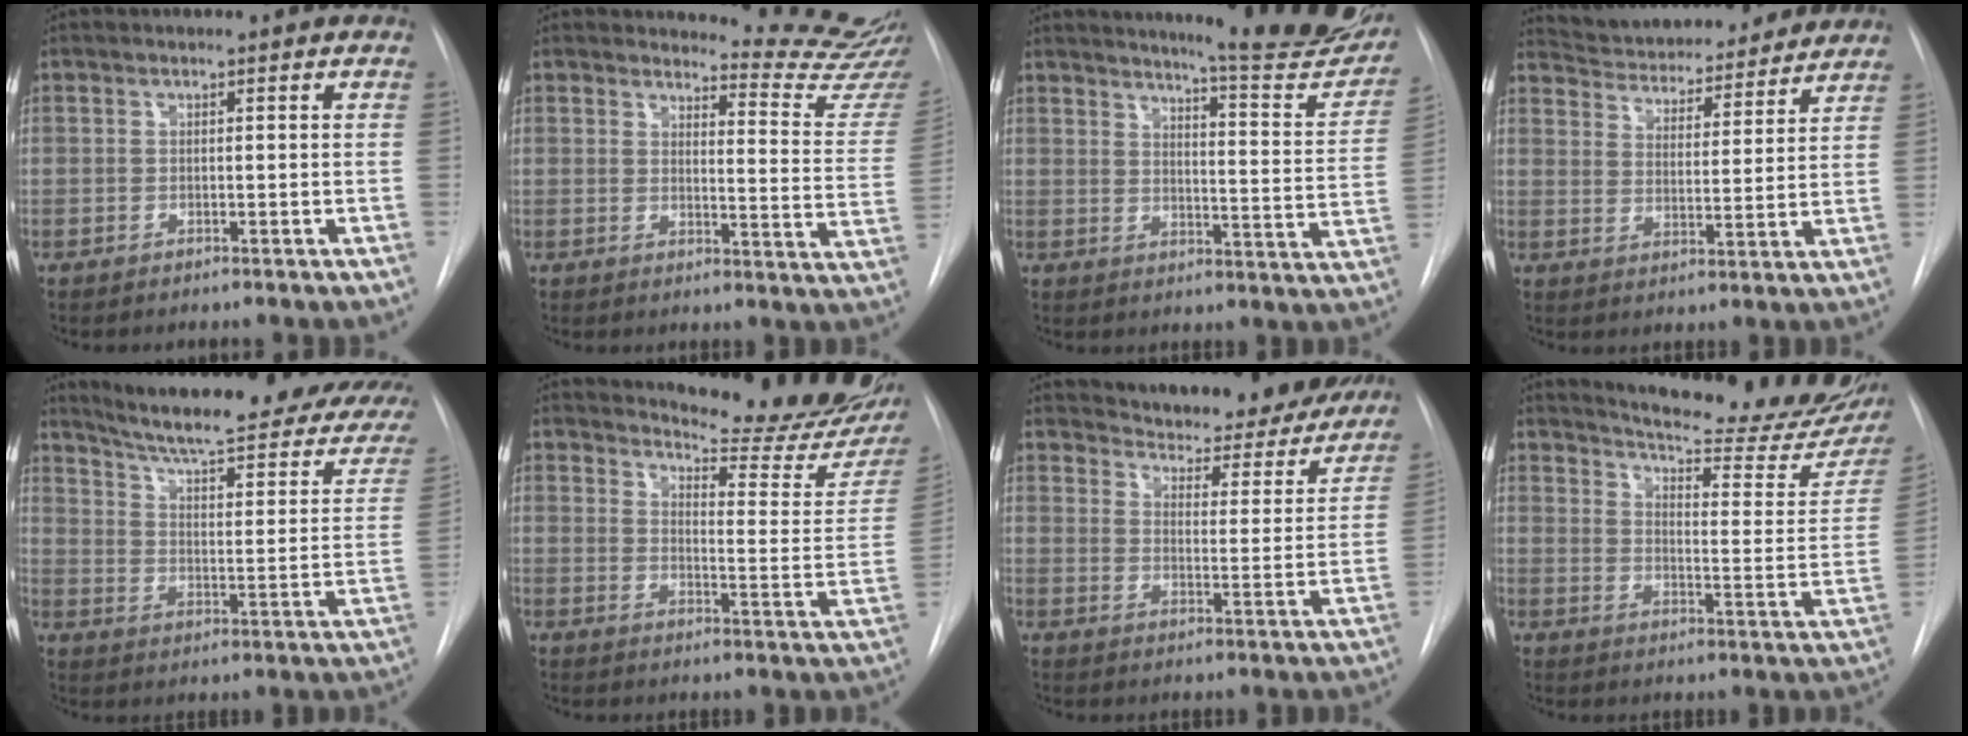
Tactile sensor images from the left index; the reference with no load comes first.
{"total": 12.3, "force": [12.2, -0.9, 0.8], "torque": [0.005, -0.139, 0.117]}
{"total": 17.7, "force": [15.9, 1.1, 7.7], "torque": [-0.095, -0.090, 0.182]}
{"total": 18.0, "force": [16.6, 4.5, 5.3], "torque": [-0.084, 0.005, 0.231]}
{"total": 27.2, "force": [21.8, 5.2, 15.4], "torque": [-0.214, -0.046, 0.267]}
{"total": 18.8, "force": [17.2, 2.7, 6.9], "torque": [-0.084, -0.104, 0.196]}
{"total": 22.7, "force": [21.1, 5.6, 6.4], "torque": [-0.093, -0.060, 0.257]}
{"total": 23.3, "force": [20.2, 3.8, 11.0], "torque": [-0.151, -0.084, 0.238]}